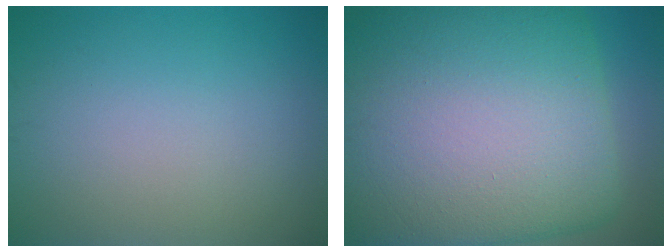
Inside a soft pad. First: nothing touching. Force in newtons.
{"total": 21.4, "press": 21.4, "slide": 0.5}